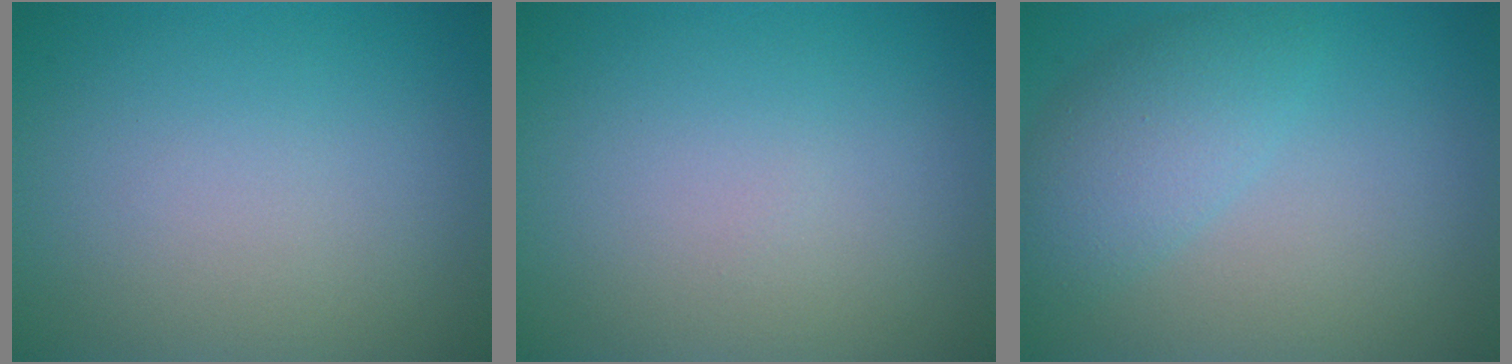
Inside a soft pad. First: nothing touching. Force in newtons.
{"total": 0.0}
{"total": 3.9, "press": 3.9, "slide": 0.2}